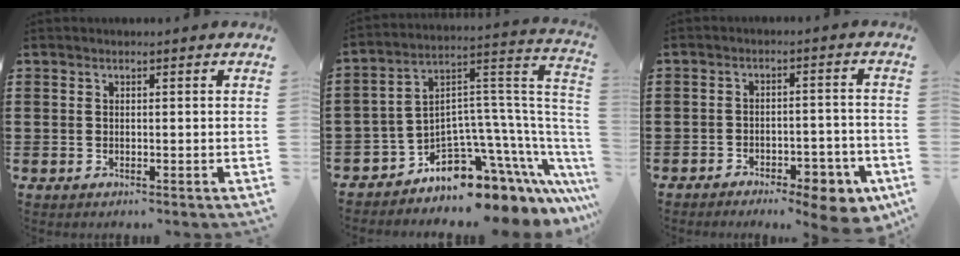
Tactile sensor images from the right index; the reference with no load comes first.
{"total": 7.9, "force": [-5.9, 4.2, 3.2], "torque": [-0.074, -0.021, -0.111]}
{"total": 5.6, "force": [-4.8, 1.8, 2.2], "torque": [-0.028, 0.012, -0.087]}